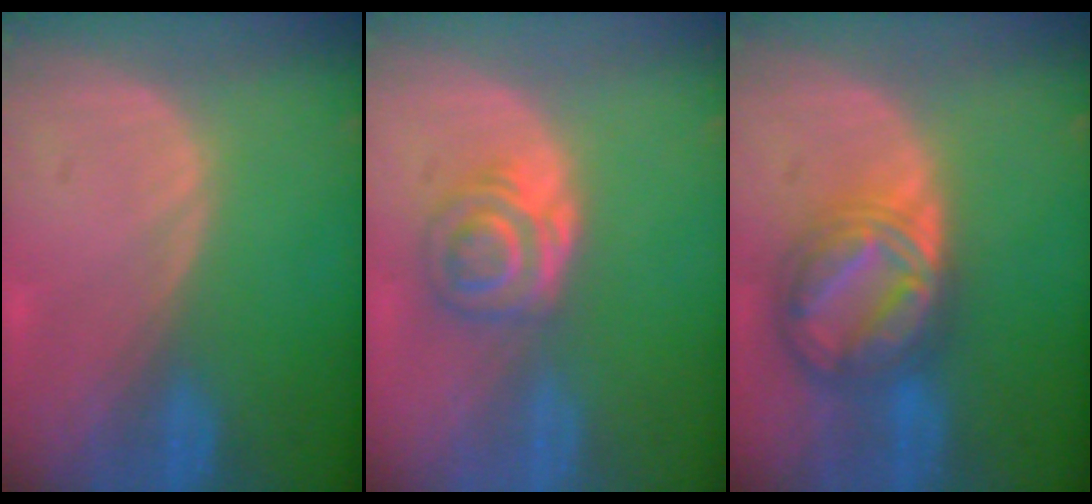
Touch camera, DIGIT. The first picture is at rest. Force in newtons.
{"total": 5.5, "press": 4.9, "slide": 2.6}
{"total": 8.8, "press": 8.8, "slide": 0.6}